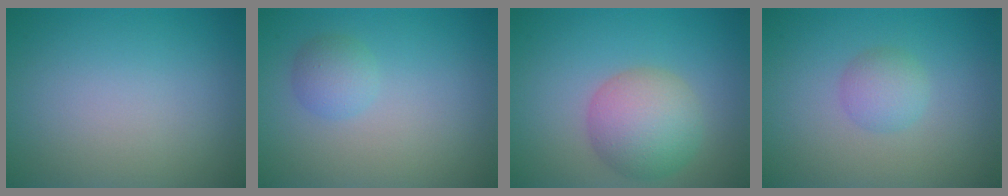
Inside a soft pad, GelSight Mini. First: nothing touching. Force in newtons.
{"total": 1.8, "press": 1.8, "slide": 0.0}
{"total": 5.4, "press": 5.4, "slide": 0.2}
{"total": 2.1, "press": 2.1, "slide": 0.1}